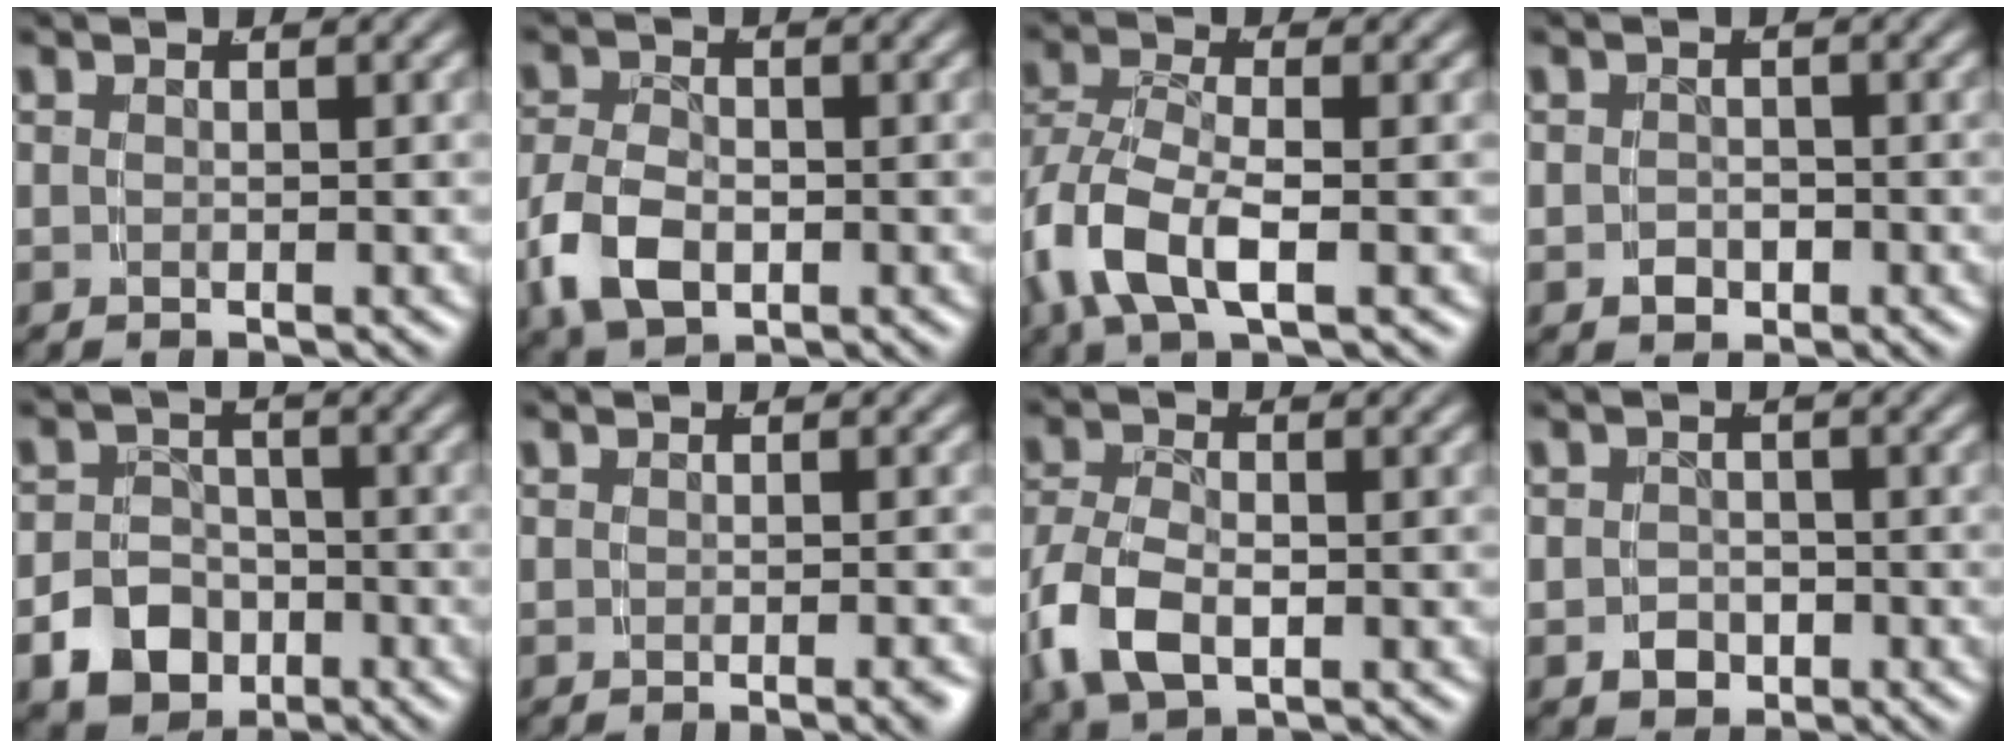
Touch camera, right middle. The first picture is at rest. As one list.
[{"total": 4.7, "force": [-1.2, 3.3, 3.1], "torque": [-0.077, -0.010, -0.013]}, {"total": 5.6, "force": [-1.3, 3.3, 4.4], "torque": [-0.123, -0.016, -0.017]}, {"total": 1.1, "force": [-0.4, 0.9, 0.3], "torque": [-0.007, -0.003, -0.006]}, {"total": 7.5, "force": [-3.3, 6.4, 2.2], "torque": [-0.032, -0.013, -0.060]}, {"total": 0.9, "force": [-0.4, 0.0, 0.8], "torque": [-0.012, 0.010, -0.013]}, {"total": 5.2, "force": [-1.2, 3.6, 3.6], "torque": [-0.105, -0.021, -0.006]}, {"total": 2.0, "force": [-0.9, 1.7, 0.6], "torque": [-0.006, -0.005, -0.013]}]